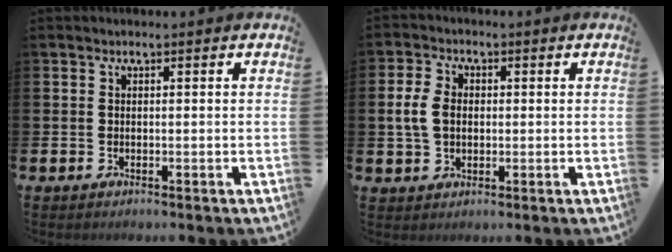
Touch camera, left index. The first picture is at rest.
{"total": 4.7, "force": [0.6, 3.4, 3.1], "torque": [-0.049, 0.009, 0.007]}